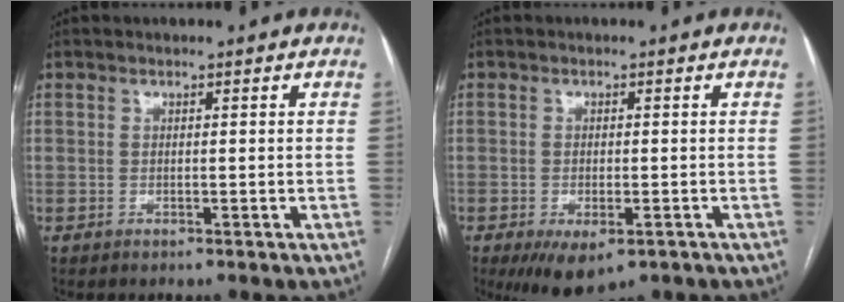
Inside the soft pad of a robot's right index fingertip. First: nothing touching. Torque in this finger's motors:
{"motor_torque": [1.19, -0.77, 0.38, 0.06]}